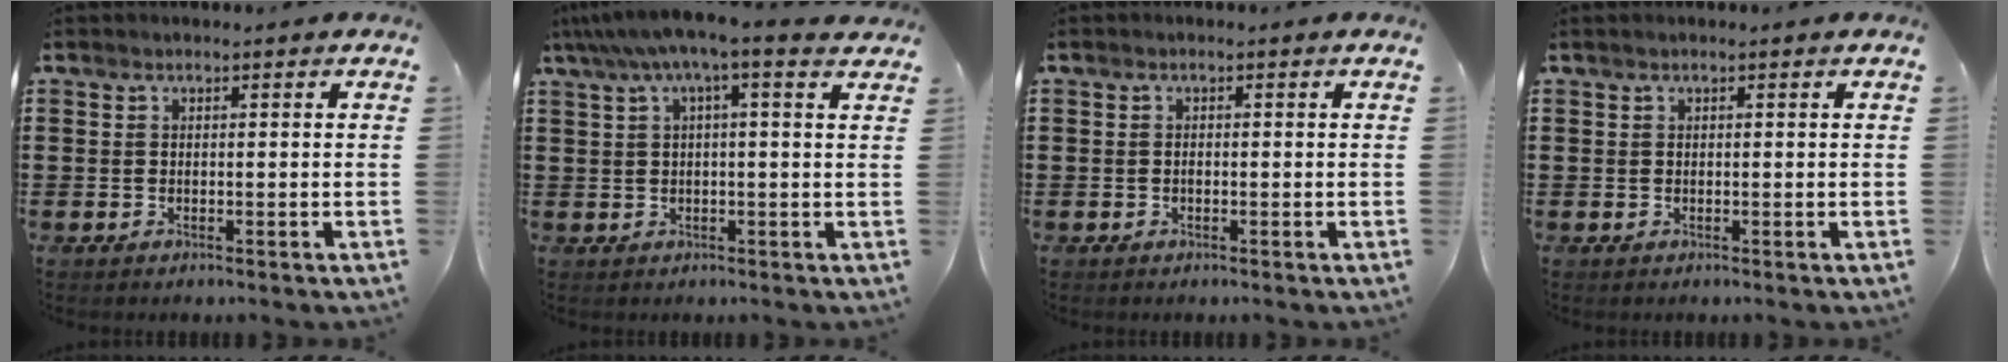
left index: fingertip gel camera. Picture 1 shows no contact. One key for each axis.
{"total": 4.8, "fx": 2.5, "fy": 0.4, "fz": 4.1, "tx": -0.087, "ty": -0.003, "tz": 0.039}
{"total": 0.6, "fx": -0.3, "fy": 0.2, "fz": 0.5, "tx": -0.012, "ty": -0.004, "tz": -0.004}
{"total": 0.0}